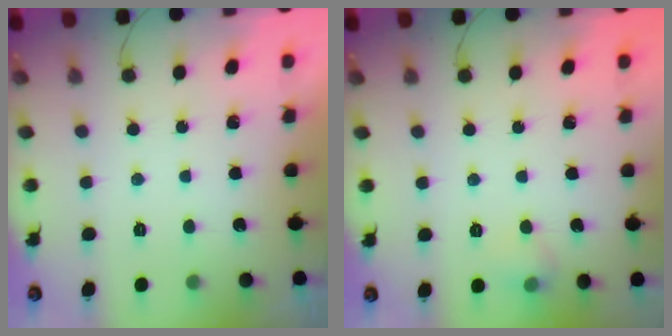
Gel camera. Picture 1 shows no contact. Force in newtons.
{"total": 5.5, "press": 5.3, "slide": 1.5}